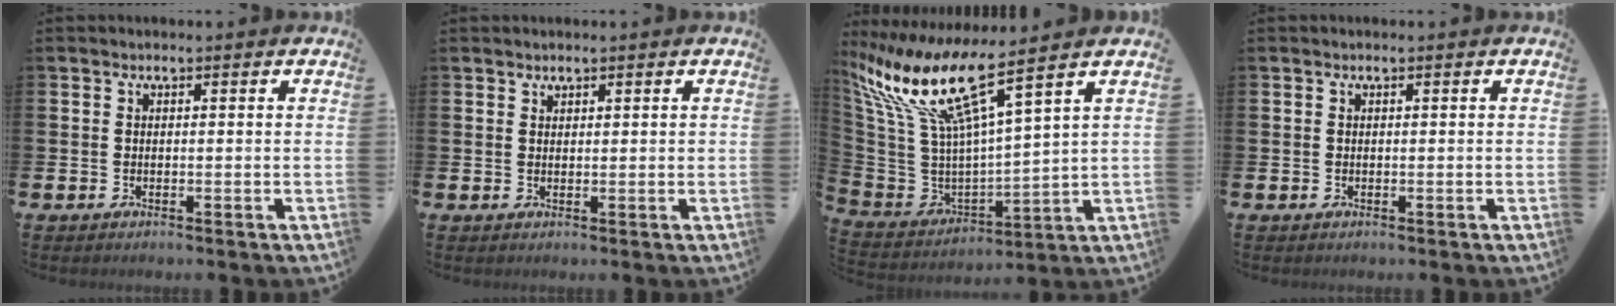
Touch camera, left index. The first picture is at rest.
{"total": 1.0, "force": [1.0, 0.3, 0.0], "torque": [0.015, -0.004, 0.016]}
{"total": 11.9, "force": [8.2, 2.3, 8.3], "torque": [-0.204, -0.052, 0.134]}
{"total": 0.0}